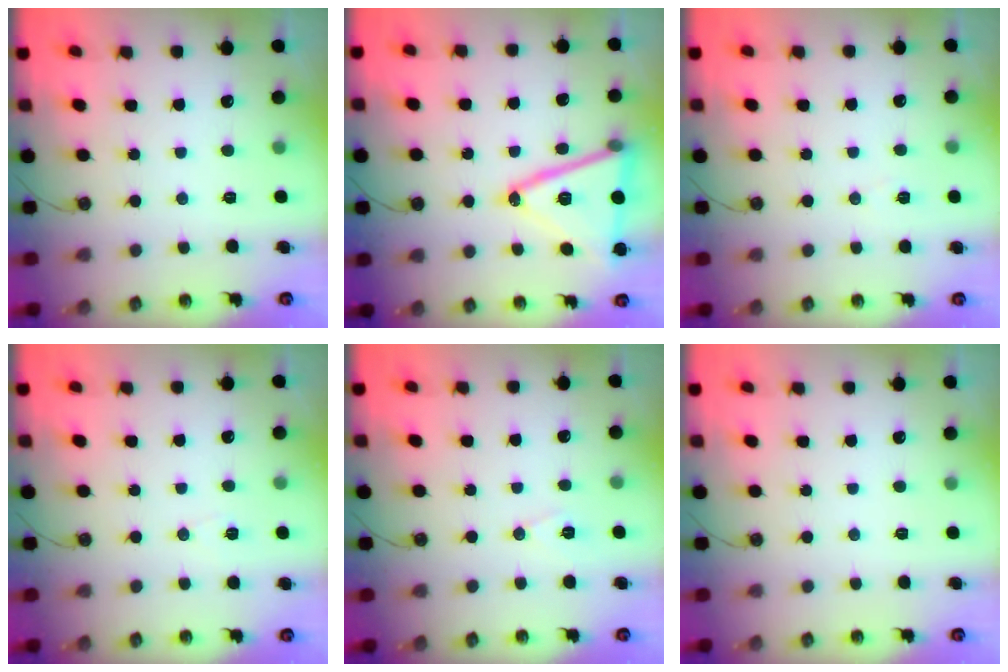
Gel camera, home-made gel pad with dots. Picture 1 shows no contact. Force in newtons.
{"total": 19.6, "press": 19.3, "slide": 3.4}
{"total": 5.4, "press": 3.2, "slide": 4.4}
{"total": 3.9, "press": 3.3, "slide": 2.2}
{"total": 6.7, "press": 4.9, "slide": 4.6}
{"total": 0.0}